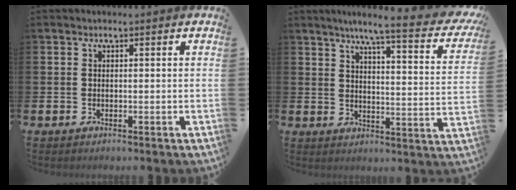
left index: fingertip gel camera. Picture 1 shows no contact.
{"total": 6.6, "force": [5.5, 0.1, 3.7], "torque": [-0.073, -0.048, 0.080]}